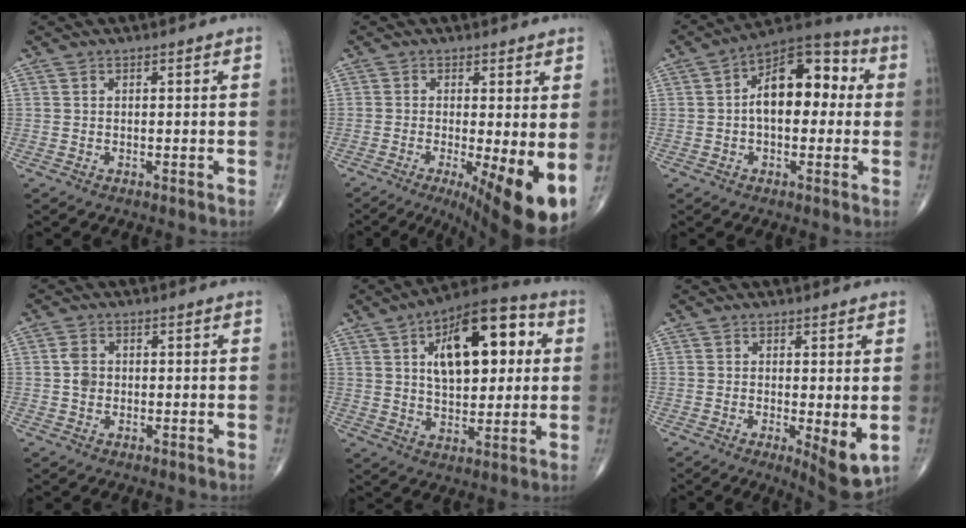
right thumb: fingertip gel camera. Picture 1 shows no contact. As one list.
[{"total": 12.5, "force": [-3.0, 3.2, 11.8], "torque": [-0.160, -0.020, -0.035]}, {"total": 14.1, "force": [1.3, 8.0, 11.5], "torque": [-0.147, 0.036, 0.006]}, {"total": 2.6, "force": [0.0, 2.1, 1.5], "torque": [-0.024, 0.003, -0.003]}, {"total": 19.2, "force": [5.2, 9.6, 15.8], "torque": [-0.202, 0.010, 0.077]}, {"total": 6.2, "force": [-0.8, 1.8, 5.9], "torque": [-0.084, -0.020, -0.011]}]